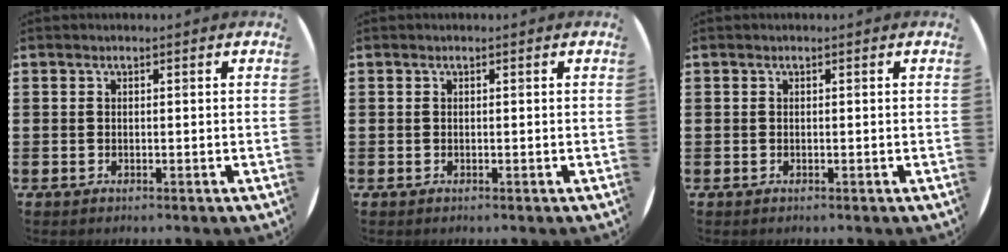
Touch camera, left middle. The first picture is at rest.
{"total": 0.0}
{"total": 0.0}